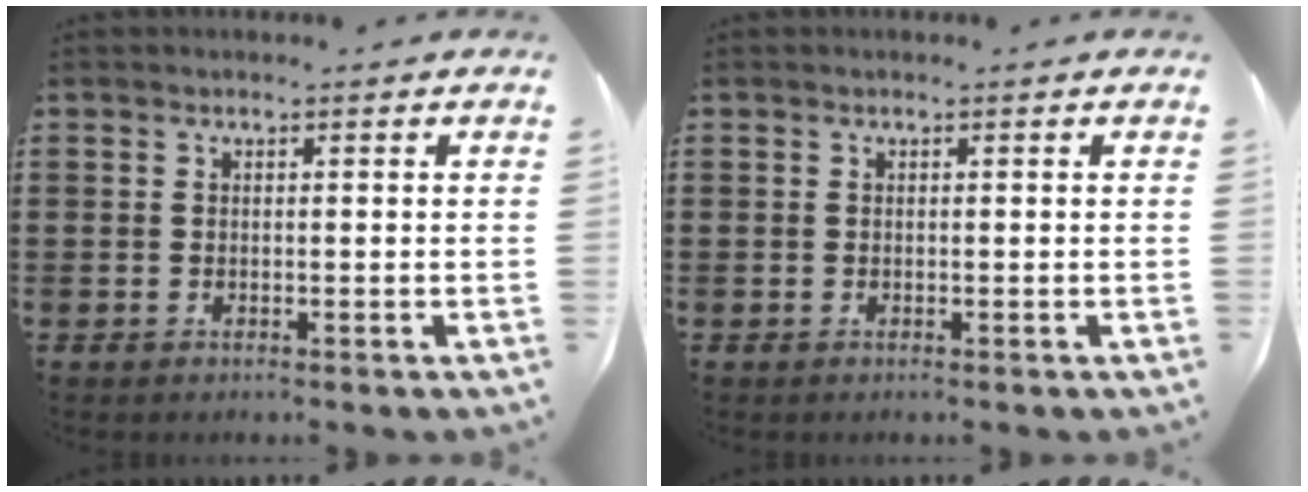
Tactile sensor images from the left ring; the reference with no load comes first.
{"total": 0.0}